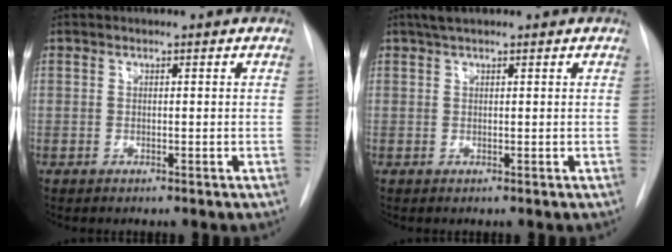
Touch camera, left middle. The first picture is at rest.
{"total": 2.0, "force": [1.5, 0.5, 1.2], "torque": [-0.023, 0.013, 0.026]}